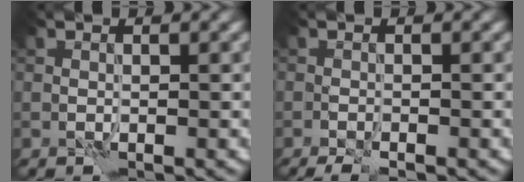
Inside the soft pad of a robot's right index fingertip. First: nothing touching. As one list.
[{"total": 1.7, "force": [-1.4, 0.2, 0.9], "torque": [-0.025, -0.003, -0.027]}]